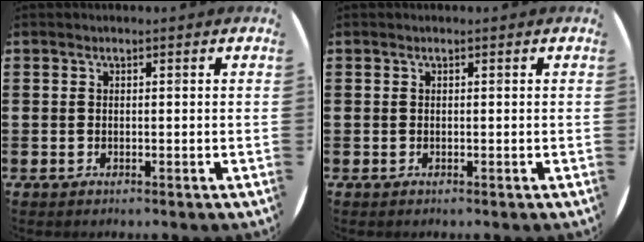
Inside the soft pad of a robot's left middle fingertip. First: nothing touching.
{"total": 0.0}